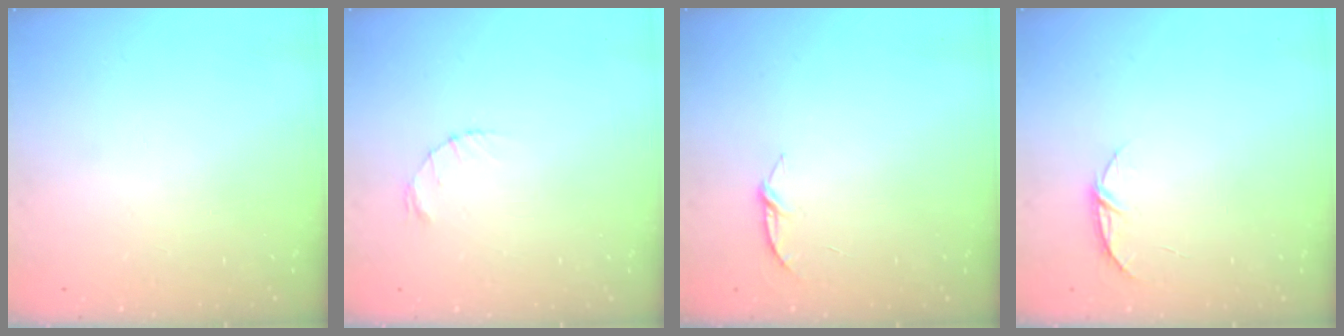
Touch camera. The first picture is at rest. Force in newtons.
{"total": 1.2, "press": 1.1, "slide": 0.2}
{"total": 4.3, "press": 4.3, "slide": 0.4}
{"total": 5.4, "press": 5.4, "slide": 0.6}